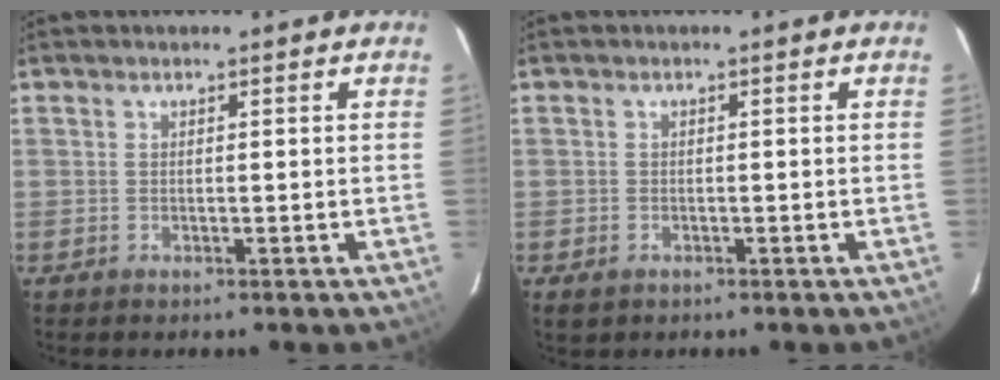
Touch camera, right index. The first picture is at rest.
{"total": 2.0, "force": [-1.0, 1.5, 0.8], "torque": [-0.016, -0.003, -0.015]}